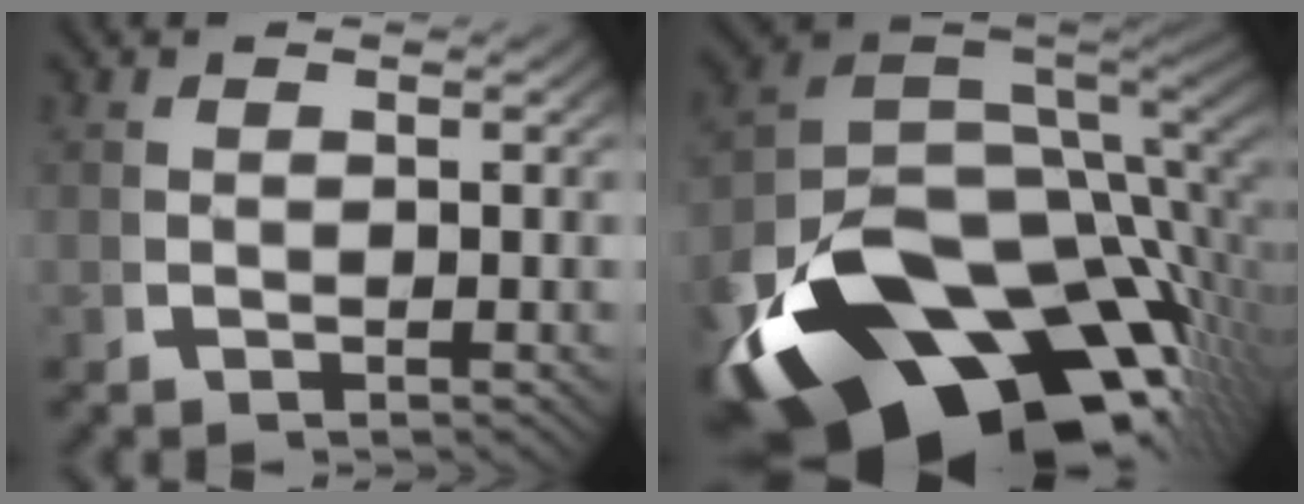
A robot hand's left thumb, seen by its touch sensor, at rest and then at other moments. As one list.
[{"total": 25.3, "force": [-6.3, 14.6, 19.7], "torque": [-0.351, -0.062, -0.071]}]